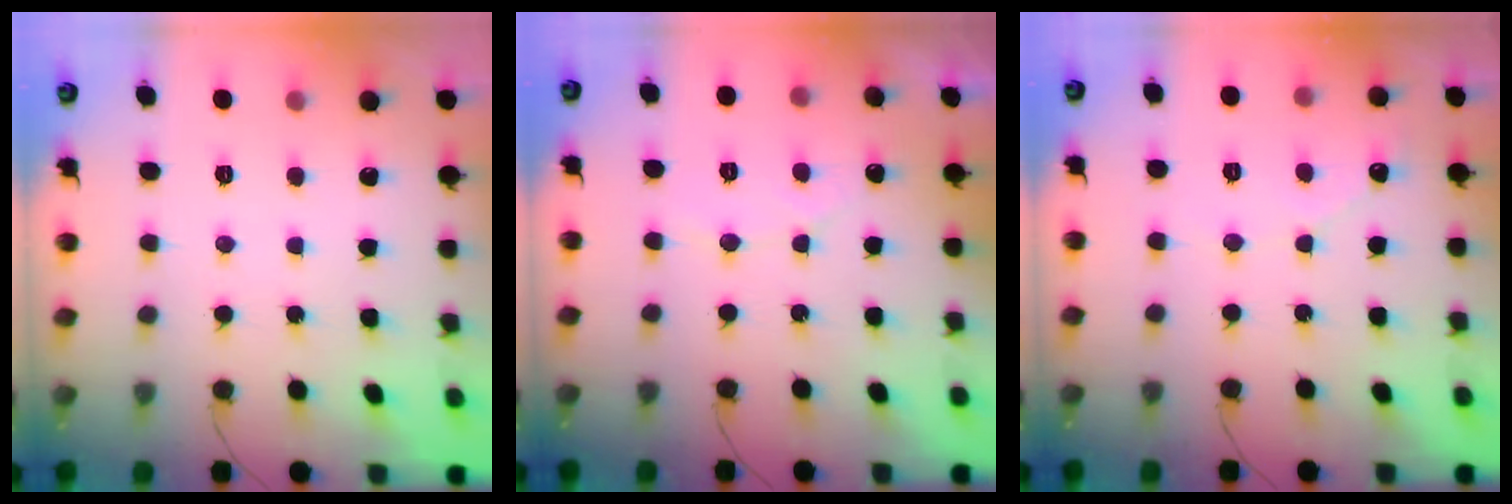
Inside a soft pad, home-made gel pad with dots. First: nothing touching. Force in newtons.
{"total": 4.3, "press": 4.3, "slide": 0.3}
{"total": 2.3, "press": 2.3, "slide": 0.1}